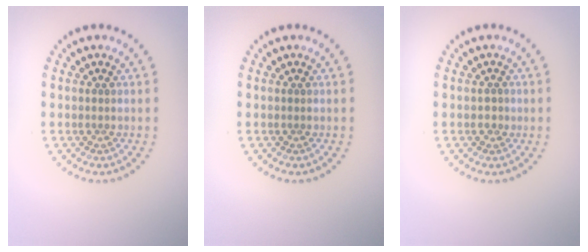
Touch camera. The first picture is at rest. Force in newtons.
{"total": 0.0}
{"total": 0.7, "press": 0.7, "slide": 0.2}